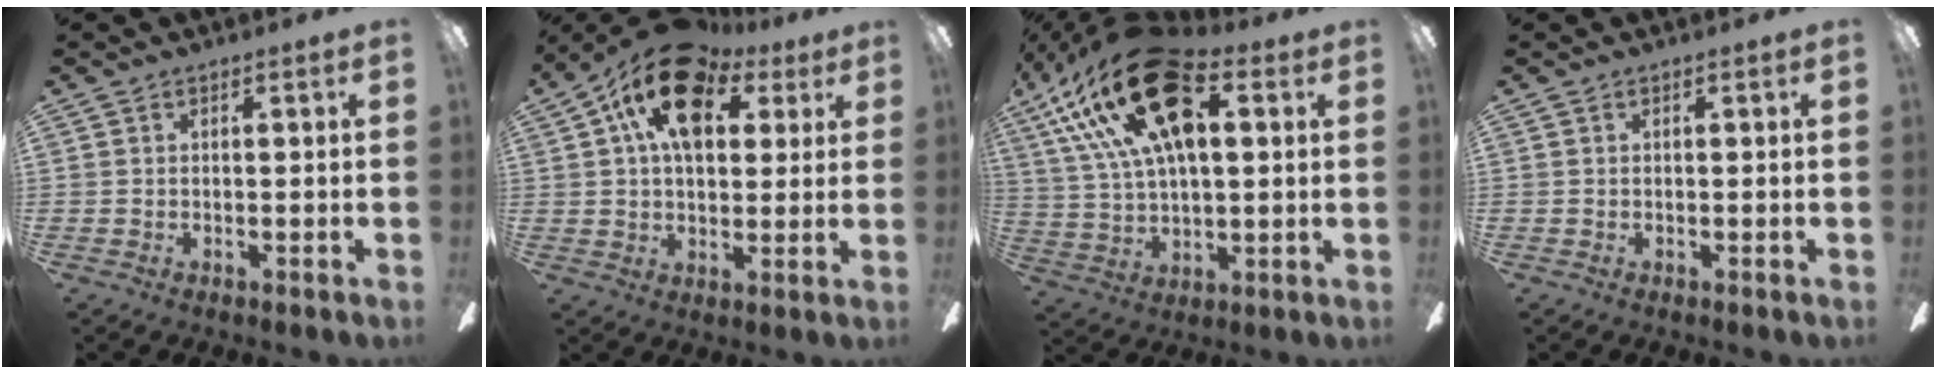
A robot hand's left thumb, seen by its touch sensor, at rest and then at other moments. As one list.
[{"total": 16.8, "force": [7.7, 10.1, 11.0], "torque": [-0.186, -0.011, 0.140]}, {"total": 26.5, "force": [12.0, 13.4, 19.5], "torque": [-0.366, -0.040, 0.206]}, {"total": 0.0}]